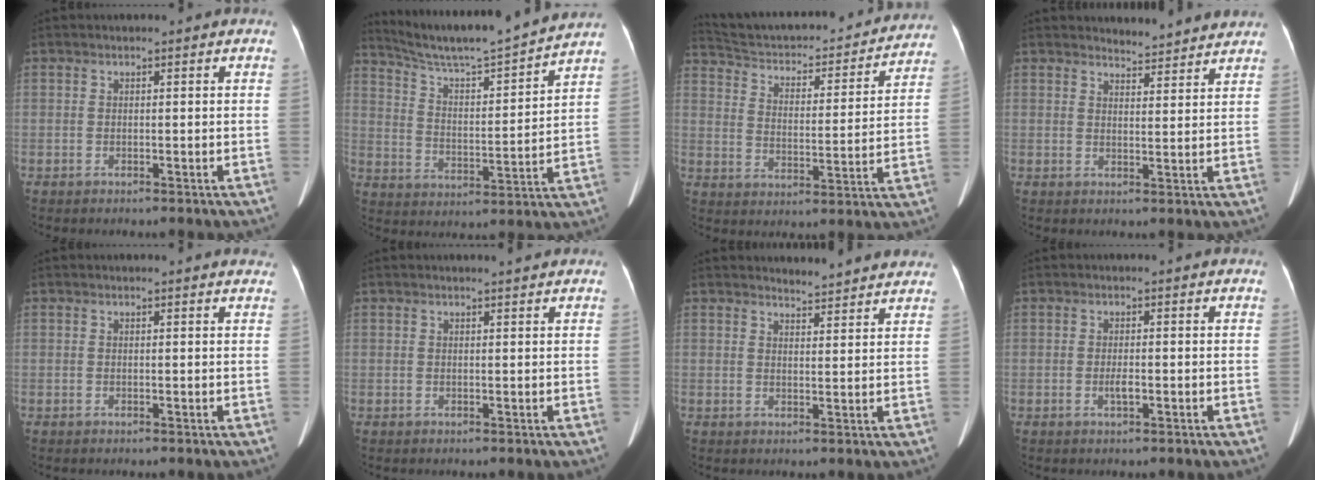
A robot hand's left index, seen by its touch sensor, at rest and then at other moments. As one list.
[{"total": 15.8, "force": [14.8, -1.5, 5.4], "torque": [-0.104, -0.013, 0.230]}, {"total": 24.6, "force": [22.7, 5.3, 8.0], "torque": [-0.133, -0.016, 0.304]}, {"total": 5.4, "force": [5.4, 0.6, 0.1], "torque": [-0.012, 0.006, 0.063]}, {"total": 1.9, "force": [1.8, 0.2, 0.4], "torque": [-0.010, -0.005, 0.003]}, {"total": 1.2, "force": [1.1, -0.2, 0.3], "torque": [-0.011, -0.003, 0.018]}, {"total": 5.9, "force": [5.8, 0.6, 0.7], "torque": [-0.015, 0.005, 0.061]}, {"total": 1.5, "force": [-0.4, 0.3, 1.4], "torque": [-0.029, -0.001, -0.006]}]